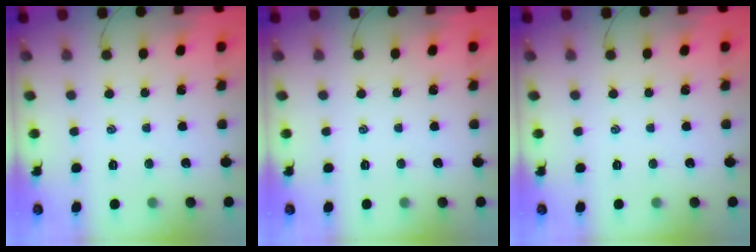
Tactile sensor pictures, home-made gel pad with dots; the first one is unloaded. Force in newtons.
{"total": 0.0}
{"total": 0.0}